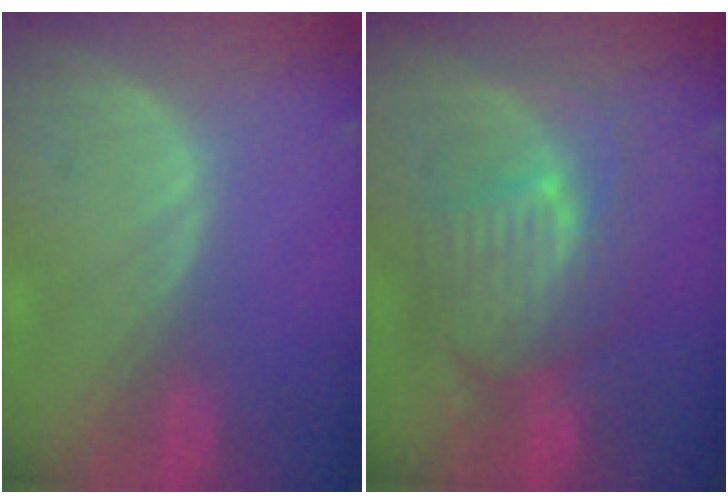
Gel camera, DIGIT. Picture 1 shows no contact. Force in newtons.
{"total": 9.3, "press": 8.7, "slide": 3.3}